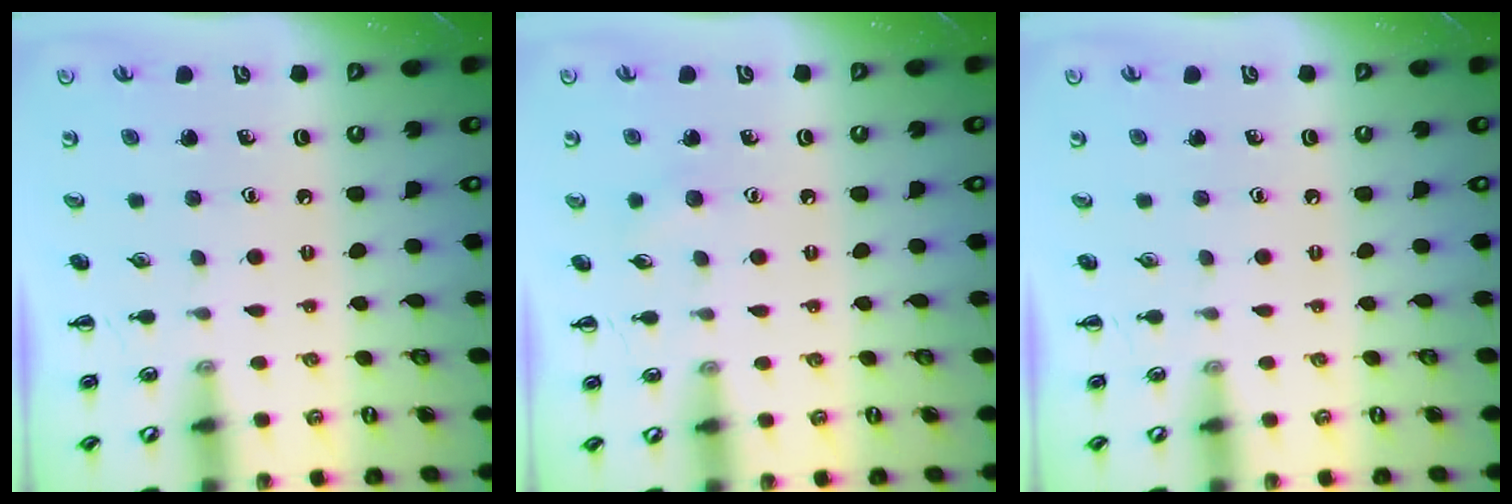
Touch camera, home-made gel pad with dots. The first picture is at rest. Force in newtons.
{"total": 4.5, "press": 4.4, "slide": 0.9}
{"total": 0.0}